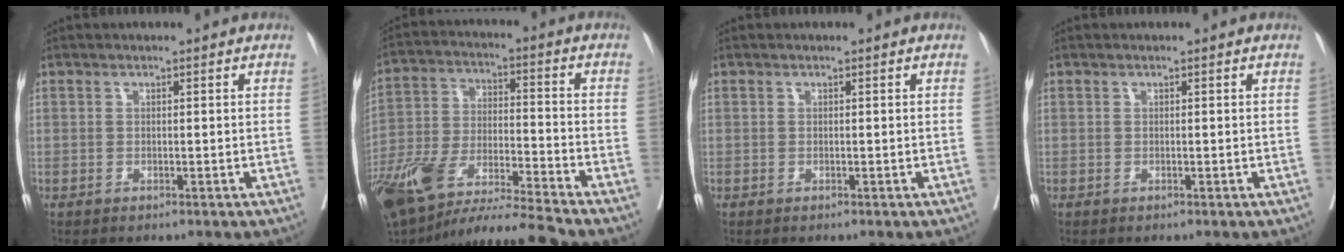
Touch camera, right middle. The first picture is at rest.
{"total": 16.2, "force": [-13.4, 0.2, 9.1], "torque": [-0.192, -0.014, -0.249]}
{"total": 0.0}
{"total": 0.0}